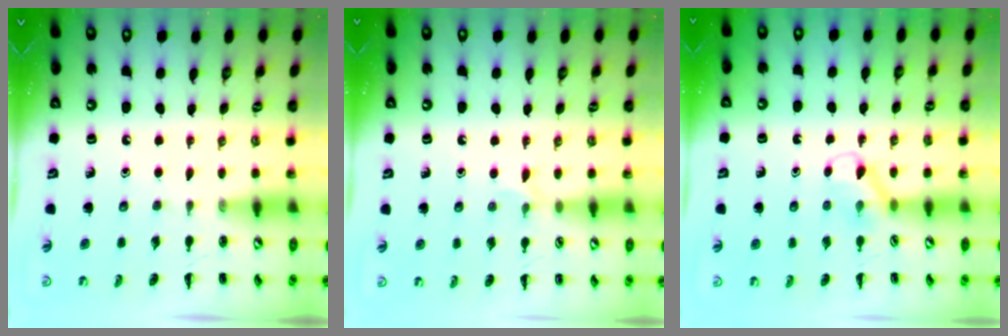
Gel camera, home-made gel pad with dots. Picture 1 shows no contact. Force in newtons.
{"total": 5.2, "press": 4.9, "slide": 1.8}
{"total": 4.0, "press": 3.8, "slide": 1.2}